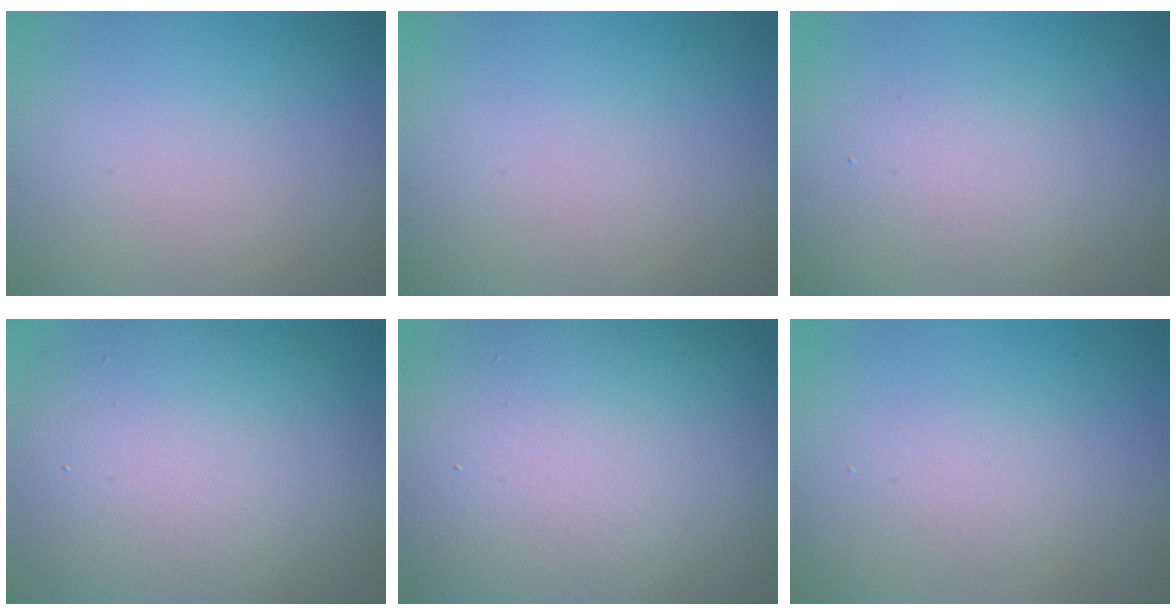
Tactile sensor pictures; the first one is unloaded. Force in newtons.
{"total": 0.0}
{"total": 2.4, "press": 2.4, "slide": 0.3}
{"total": 11.6, "press": 11.5, "slide": 0.6}
{"total": 18.1, "press": 18.0, "slide": 1.0}
{"total": 1.3, "press": 1.3, "slide": 0.1}